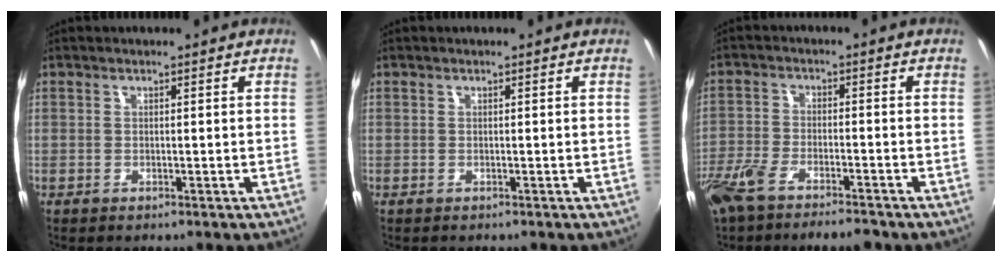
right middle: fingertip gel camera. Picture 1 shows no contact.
{"total": 0.0}
{"total": 10.1, "force": [-7.9, 2.6, 5.7], "torque": [-0.139, -0.031, -0.147]}